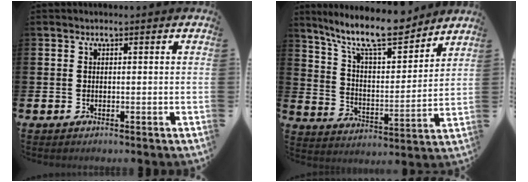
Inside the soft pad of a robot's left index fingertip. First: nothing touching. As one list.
[{"total": 12.1, "force": [10.5, 2.6, 5.5], "torque": [-0.131, -0.056, 0.186]}]